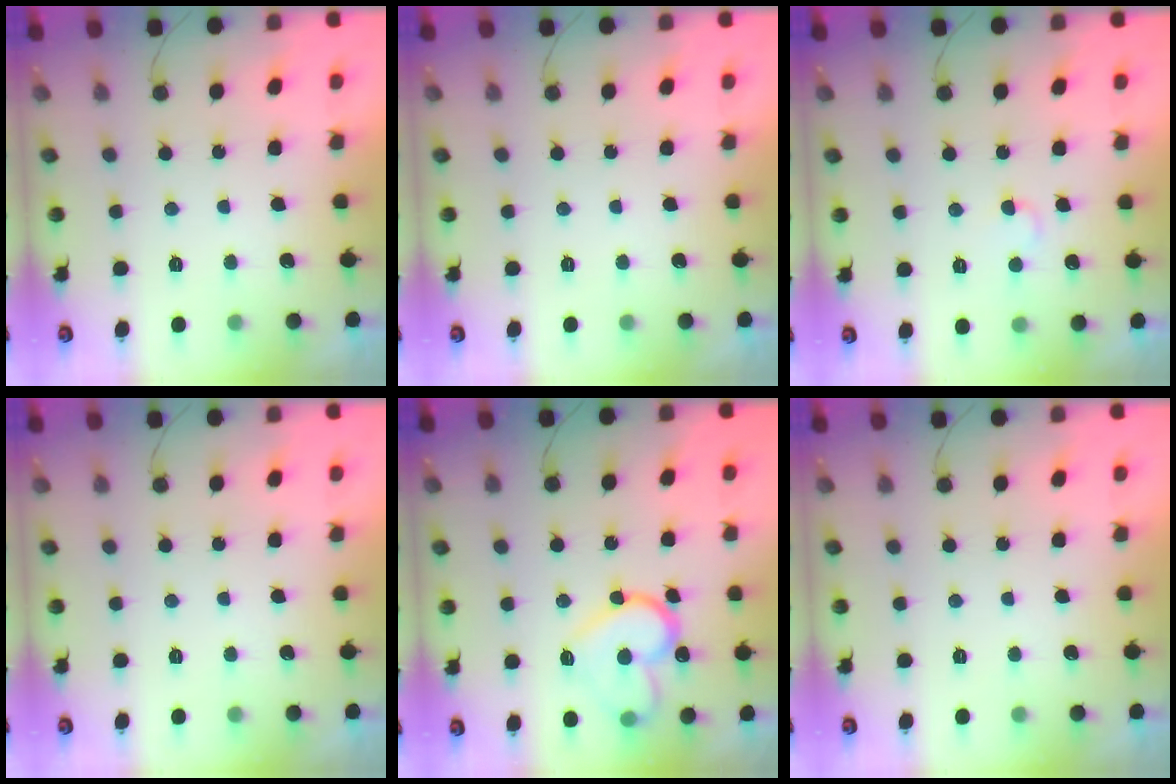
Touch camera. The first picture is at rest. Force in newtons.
{"total": 0.0}
{"total": 3.3, "press": 3.3, "slide": 0.4}
{"total": 0.0}
{"total": 15.4, "press": 15.3, "slide": 1.7}
{"total": 0.0}